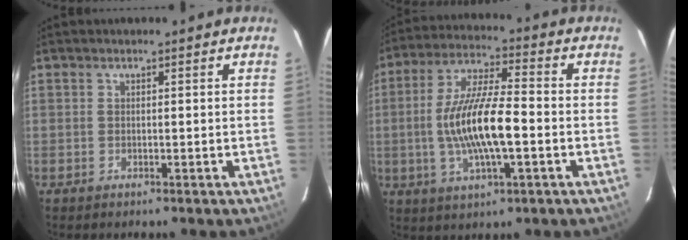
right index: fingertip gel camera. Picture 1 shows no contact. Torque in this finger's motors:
{"motor_torque": [0.65, -0.06, 0.40, 0.21]}